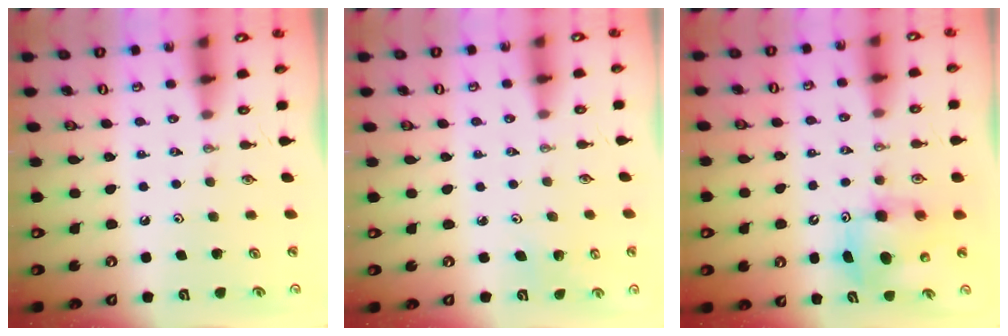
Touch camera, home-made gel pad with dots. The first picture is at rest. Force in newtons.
{"total": 2.3, "press": 2.3, "slide": 0.2}
{"total": 7.0, "press": 6.8, "slide": 1.6}